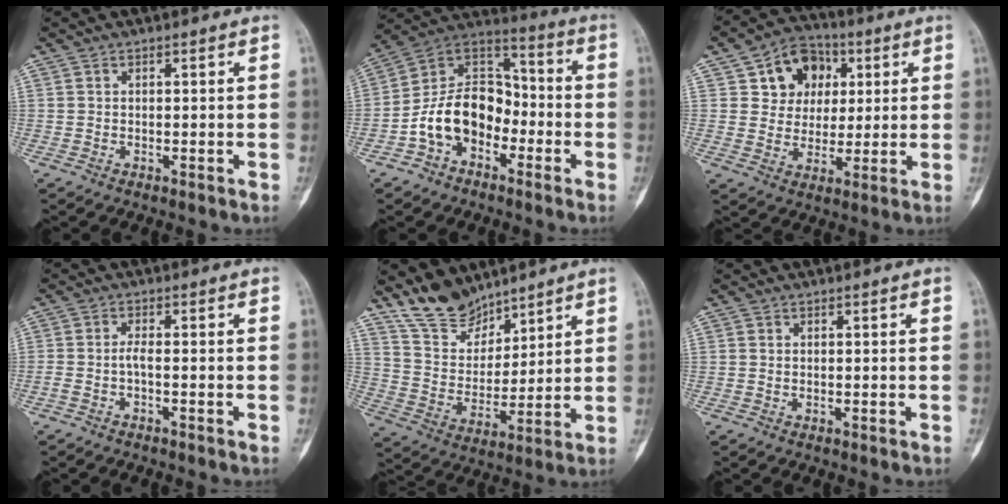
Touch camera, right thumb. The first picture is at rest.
{"total": 14.4, "force": [-4.7, 10.2, 8.9], "torque": [-0.130, 0.067, -0.097]}
{"total": 11.7, "force": [4.3, 9.5, 5.3], "torque": [-0.032, -0.007, 0.068]}
{"total": 1.7, "force": [-0.6, 0.3, 1.6], "torque": [-0.036, 0.005, -0.015]}
{"total": 11.5, "force": [9.8, 5.3, 2.8], "torque": [-0.025, -0.065, 0.196]}
{"total": 0.0}